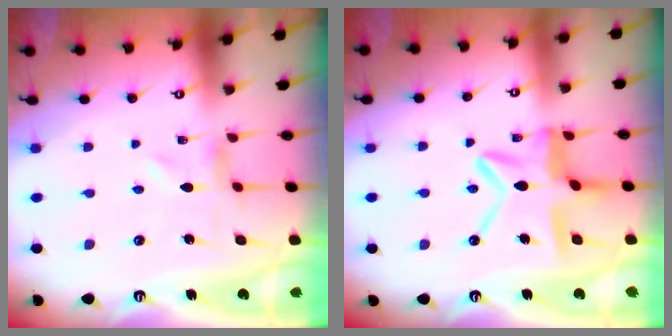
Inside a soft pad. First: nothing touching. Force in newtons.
{"total": 12.9, "press": 12.8, "slide": 1.3}